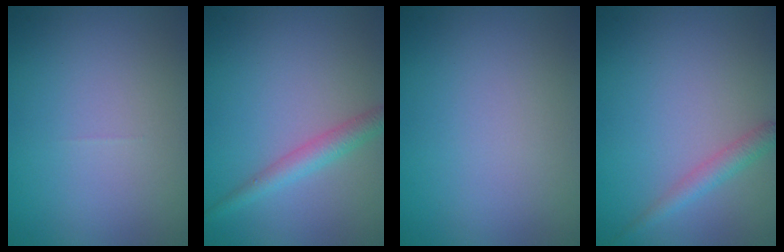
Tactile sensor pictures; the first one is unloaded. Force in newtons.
{"total": 2.4, "press": 2.4, "slide": 0.1}
{"total": 0.0}
{"total": 1.9, "press": 1.9, "slide": 0.1}